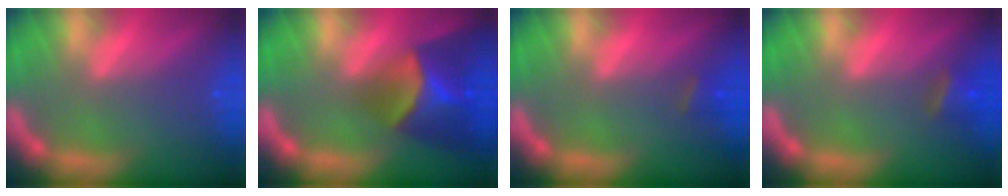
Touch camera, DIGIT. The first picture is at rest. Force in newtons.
{"total": 8.4}
{"total": 1.4}
{"total": 2.4}